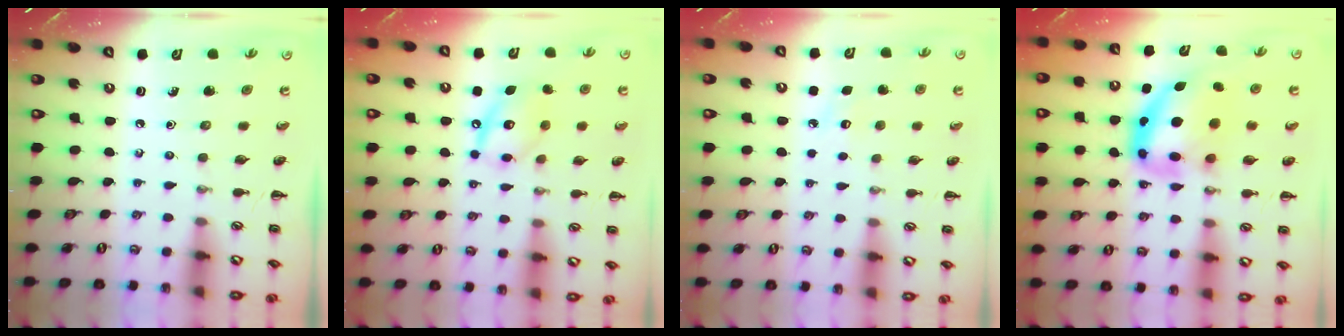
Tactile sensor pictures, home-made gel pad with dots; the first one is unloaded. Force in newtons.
{"total": 12.2, "press": 12.0, "slide": 2.0}
{"total": 5.9, "press": 5.7, "slide": 1.5}
{"total": 14.3, "press": 13.9, "slide": 3.6}